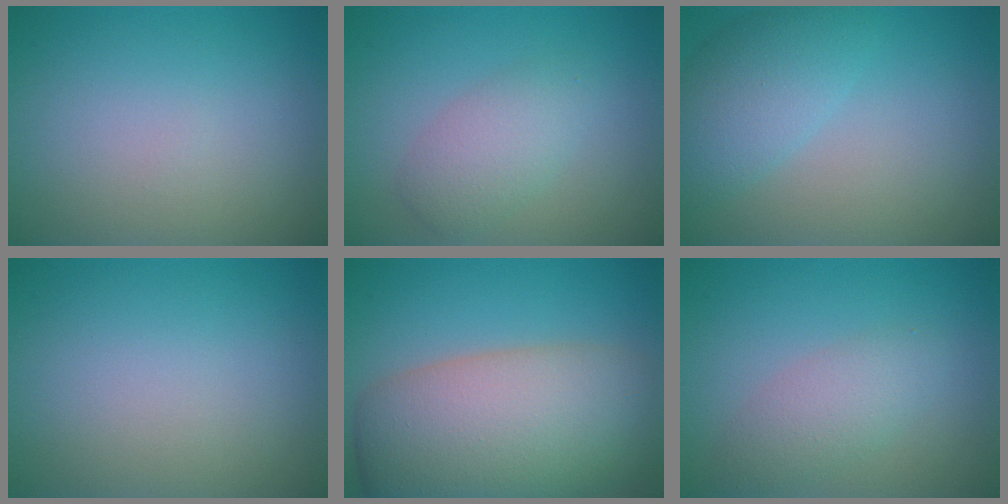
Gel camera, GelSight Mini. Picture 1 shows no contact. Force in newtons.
{"total": 3.2, "press": 3.2, "slide": 0.1}
{"total": 4.4, "press": 4.4, "slide": 0.3}
{"total": 0.0}
{"total": 11.9, "press": 11.9, "slide": 0.8}
{"total": 2.8, "press": 2.8, "slide": 0.0}